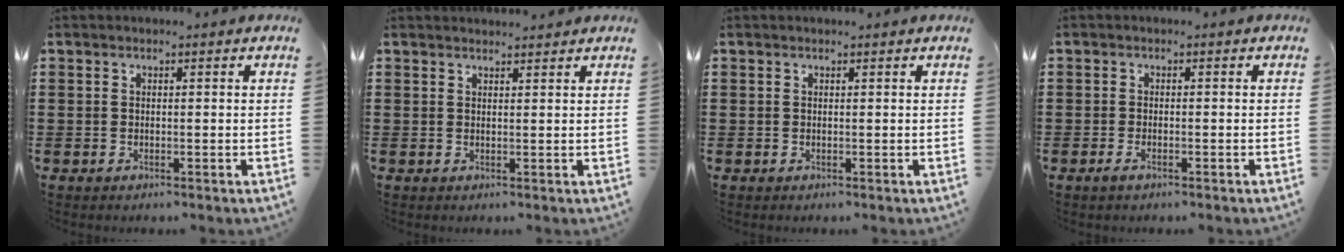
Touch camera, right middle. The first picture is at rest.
{"total": 1.5, "force": [1.5, -0.1, 0.1], "torque": [-0.005, -0.002, 0.030]}
{"total": 0.0}
{"total": 1.1, "force": [-0.6, 0.2, 0.8], "torque": [-0.024, -0.006, -0.014]}